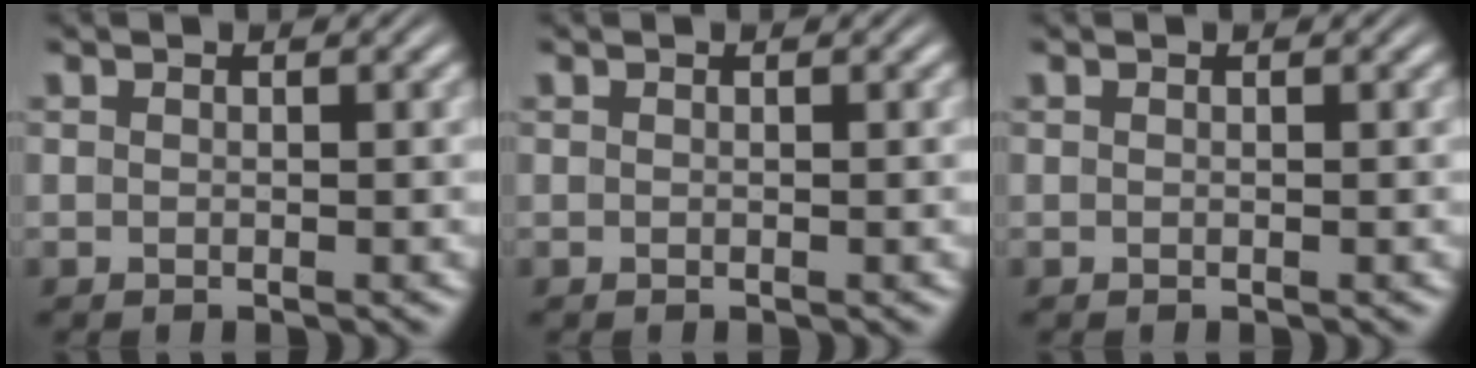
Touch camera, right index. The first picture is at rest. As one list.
[{"total": 0.0}, {"total": 0.0}]